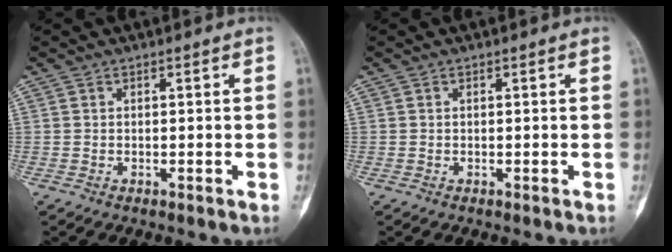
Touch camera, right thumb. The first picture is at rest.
{"total": 0.0}